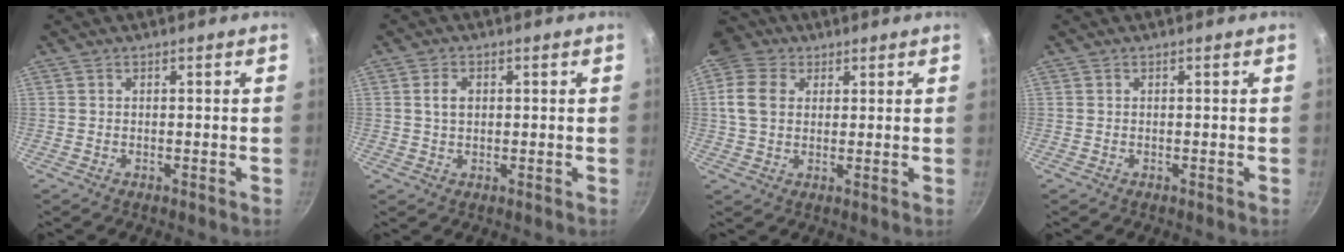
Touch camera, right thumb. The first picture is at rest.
{"total": 2.9, "force": [0.6, 2.0, 2.0], "torque": [-0.030, 0.002, 0.011]}
{"total": 8.4, "force": [2.4, 6.5, 4.7], "torque": [-0.066, 0.003, 0.035]}
{"total": 0.0}